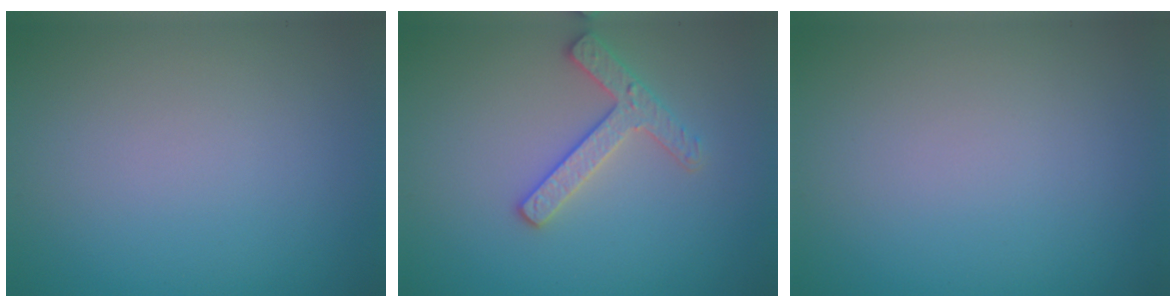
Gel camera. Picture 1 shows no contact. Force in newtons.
{"total": 2.6, "press": 2.6, "slide": 0.3}
{"total": 0.0}